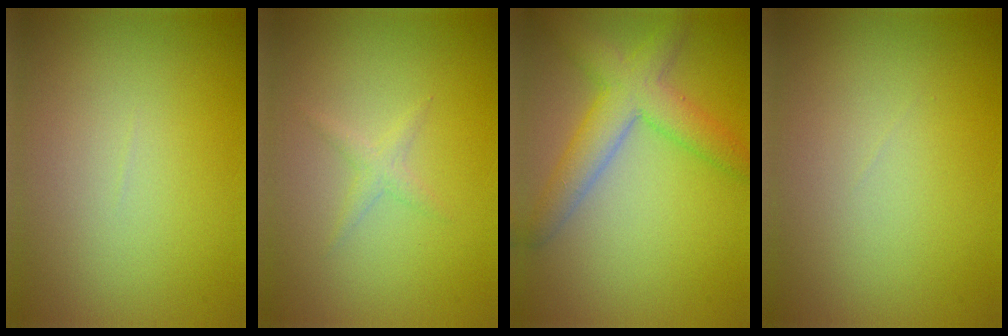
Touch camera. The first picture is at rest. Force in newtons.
{"total": 1.1, "press": 1.1, "slide": 0.1}
{"total": 5.1, "press": 5.1, "slide": 0.2}
{"total": 0.0}